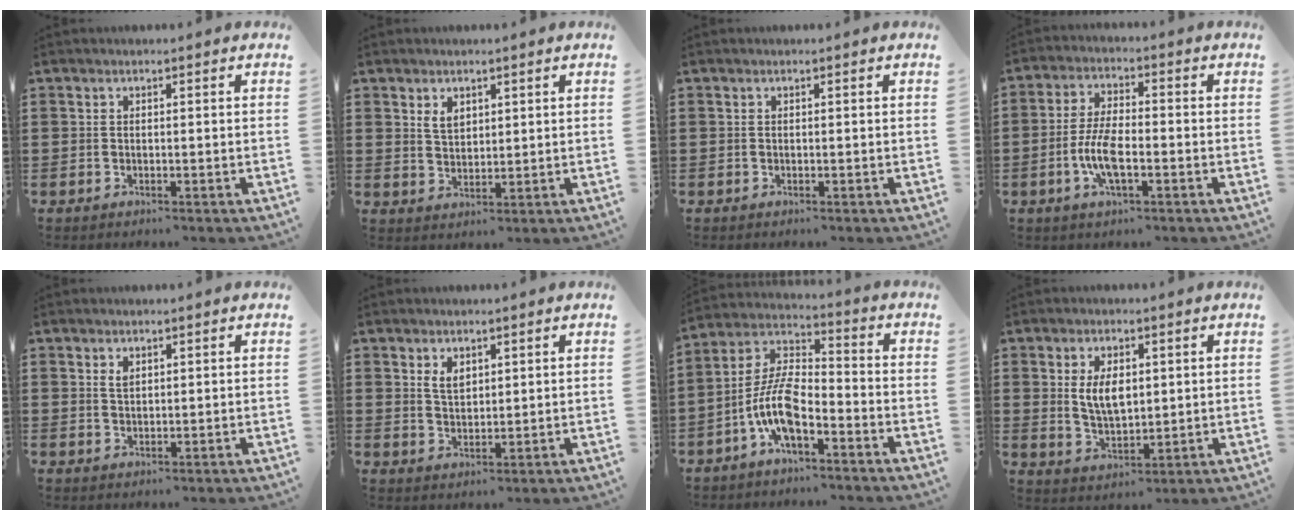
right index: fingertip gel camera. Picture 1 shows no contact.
{"total": 2.9, "force": [1.7, 1.9, 1.5], "torque": [-0.035, 0.006, 0.031]}
{"total": 0.0}
{"total": 7.0, "force": [-2.0, 2.4, 6.2], "torque": [-0.146, -0.008, -0.046]}
{"total": 1.3, "force": [0.8, 0.8, 0.7], "torque": [-0.017, 0.003, 0.014]}
{"total": 3.0, "force": [1.8, 1.8, 1.6], "torque": [-0.037, 0.006, 0.033]}
{"total": 9.5, "force": [-4.6, 3.8, 7.5], "torque": [-0.178, -0.003, -0.093]}
{"total": 5.7, "force": [1.2, 3.1, 4.7], "torque": [-0.091, 0.006, 0.018]}